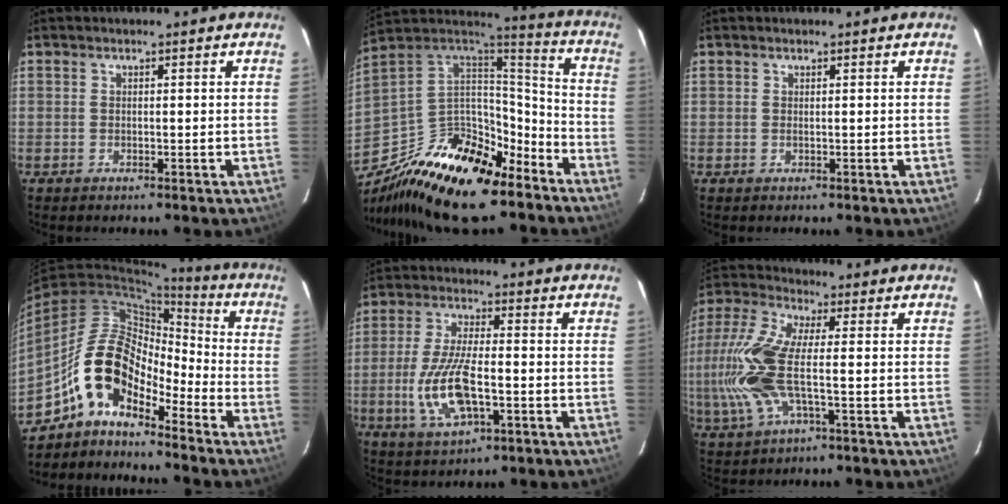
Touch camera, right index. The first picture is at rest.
{"total": 25.3, "force": [-16.1, 11.5, 15.7], "torque": [-0.308, 0.000, -0.267]}
{"total": 0.0}
{"total": 11.2, "force": [-7.8, 5.3, 6.0], "torque": [-0.106, 0.031, -0.159]}
{"total": 11.9, "force": [-3.2, 4.4, 10.6], "torque": [-0.224, -0.006, -0.056]}
{"total": 14.9, "force": [-2.0, 4.7, 14.0], "torque": [-0.308, -0.001, -0.041]}